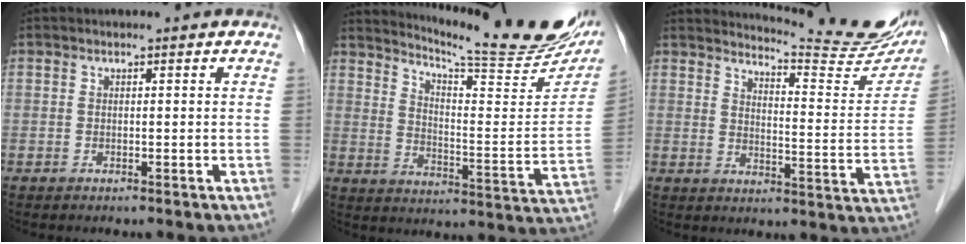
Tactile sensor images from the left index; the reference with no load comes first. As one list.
[{"total": 22.8, "force": [20.5, 1.2, 10.0], "torque": [-0.151, -0.078, 0.266]}, {"total": 17.0, "force": [16.2, 0.9, 5.1], "torque": [-0.074, -0.087, 0.189]}]